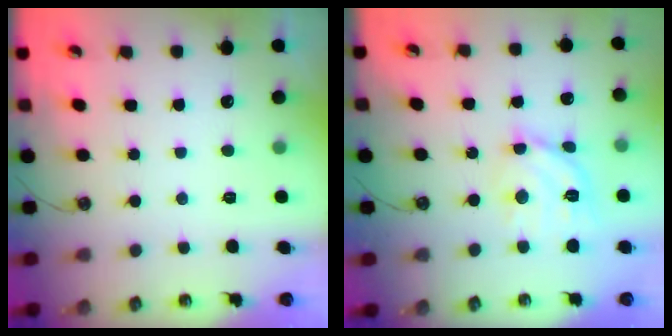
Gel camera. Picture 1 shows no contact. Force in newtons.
{"total": 13.0, "press": 13.0, "slide": 1.0}